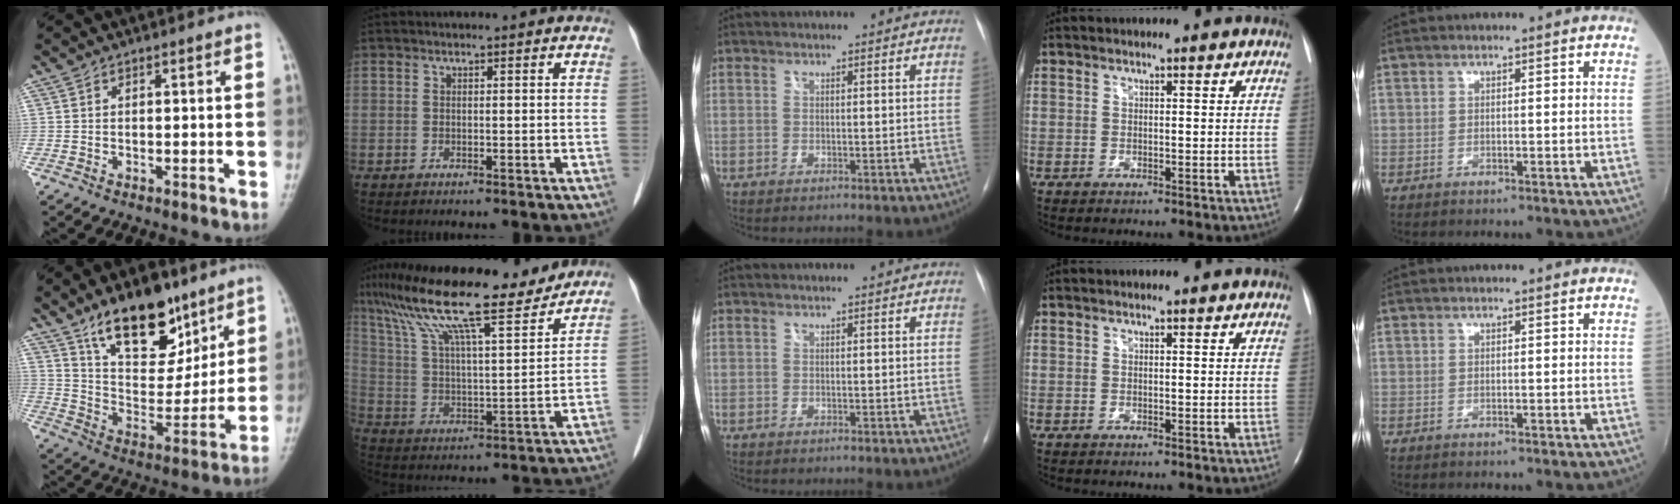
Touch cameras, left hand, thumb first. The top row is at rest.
{"thumb": {"total": 17.7, "force": [11.6, 8.6, 10.2], "torque": [-0.108, -0.072, 0.204]}, "index": {"total": 19.7, "force": [16.1, 2.2, 11.1], "torque": [-0.200, 0.015, 0.271]}}